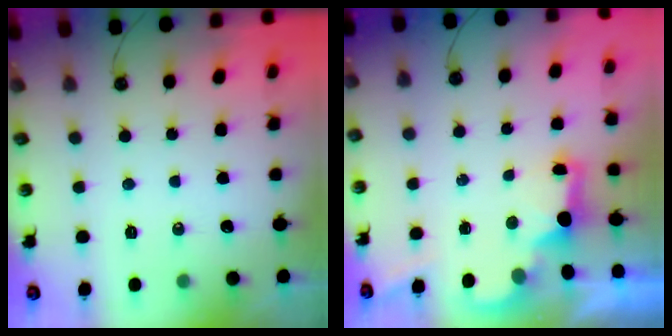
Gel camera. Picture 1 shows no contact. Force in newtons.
{"total": 2.0, "press": 2.0, "slide": 0.5}